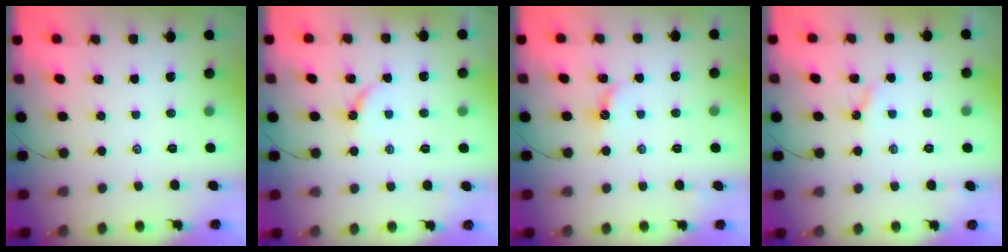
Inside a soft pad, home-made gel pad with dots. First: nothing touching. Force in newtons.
{"total": 4.2, "press": 4.1, "slide": 0.6}
{"total": 5.6, "press": 5.6, "slide": 0.6}
{"total": 2.5, "press": 2.4, "slide": 0.4}